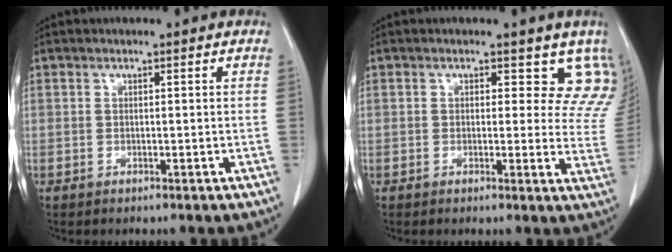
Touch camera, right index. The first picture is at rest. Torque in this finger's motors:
{"motor_torque": [-0.01, 0.16, 0.00, 0.00]}